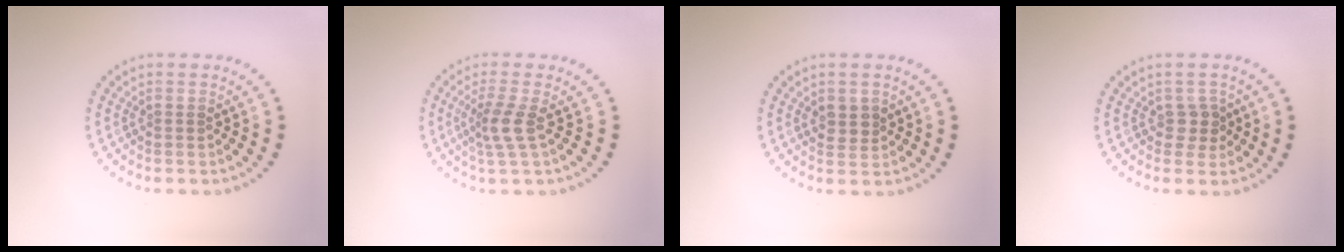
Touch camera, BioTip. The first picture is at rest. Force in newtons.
{"total": 2.4, "press": 1.8, "slide": 1.6}
{"total": 1.8, "press": 1.7, "slide": 0.6}
{"total": 1.7, "press": 1.5, "slide": 0.8}